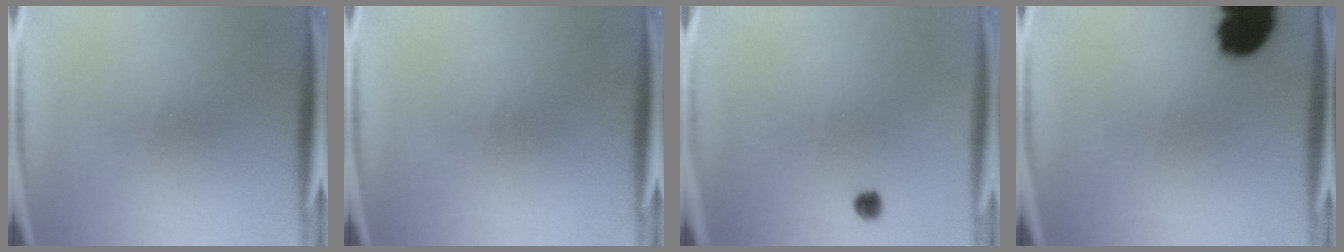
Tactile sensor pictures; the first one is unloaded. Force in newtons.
{"total": 0.0}
{"total": 1.8}
{"total": 11.8}